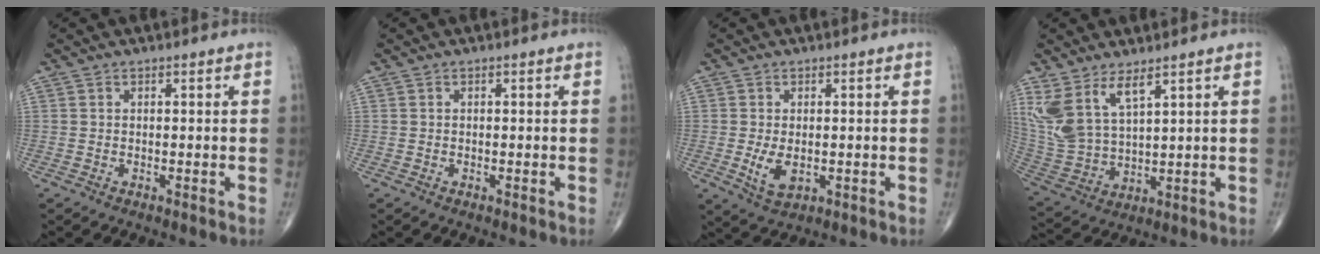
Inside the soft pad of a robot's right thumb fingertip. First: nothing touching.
{"total": 0.0}
{"total": 4.7, "force": [-0.6, 2.6, 3.8], "torque": [-0.070, -0.011, -0.005]}
{"total": 11.0, "force": [6.3, 4.4, 7.8], "torque": [-0.171, -0.030, 0.146]}